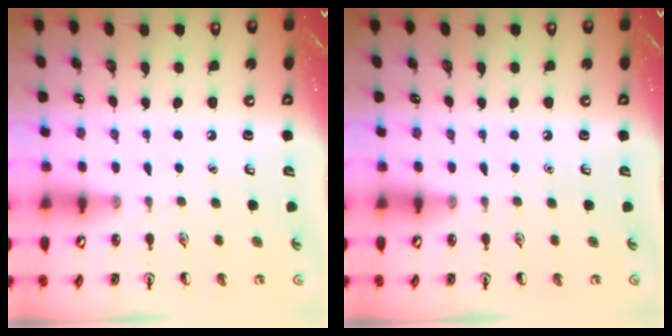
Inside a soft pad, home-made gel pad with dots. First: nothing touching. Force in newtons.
{"total": 0.0}